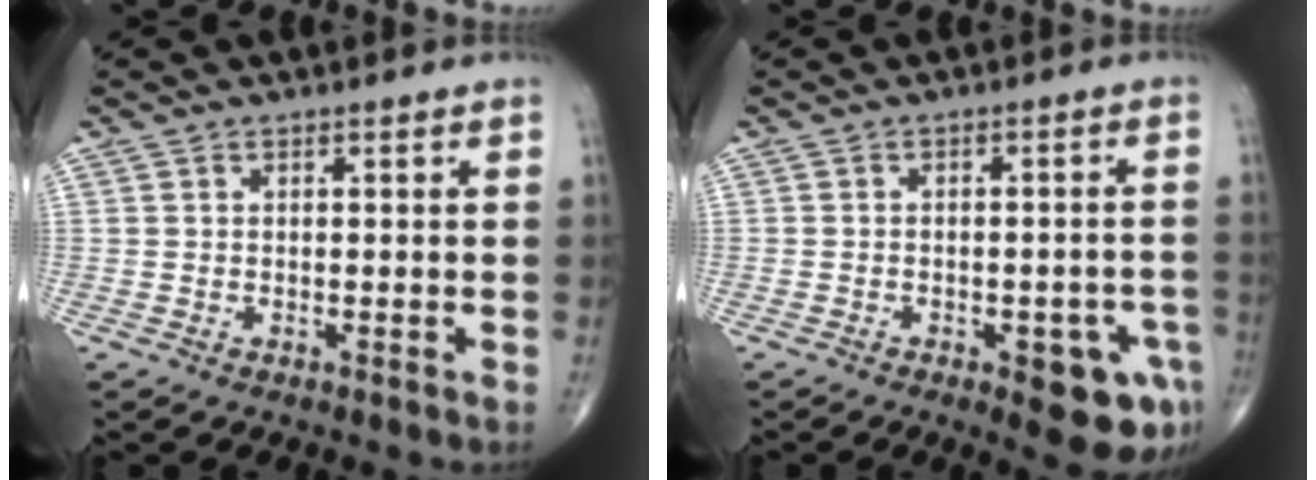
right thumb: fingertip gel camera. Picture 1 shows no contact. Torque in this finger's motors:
{"motor_torque": [1.34, 1.09, 0.04, -0.23, 0.18]}